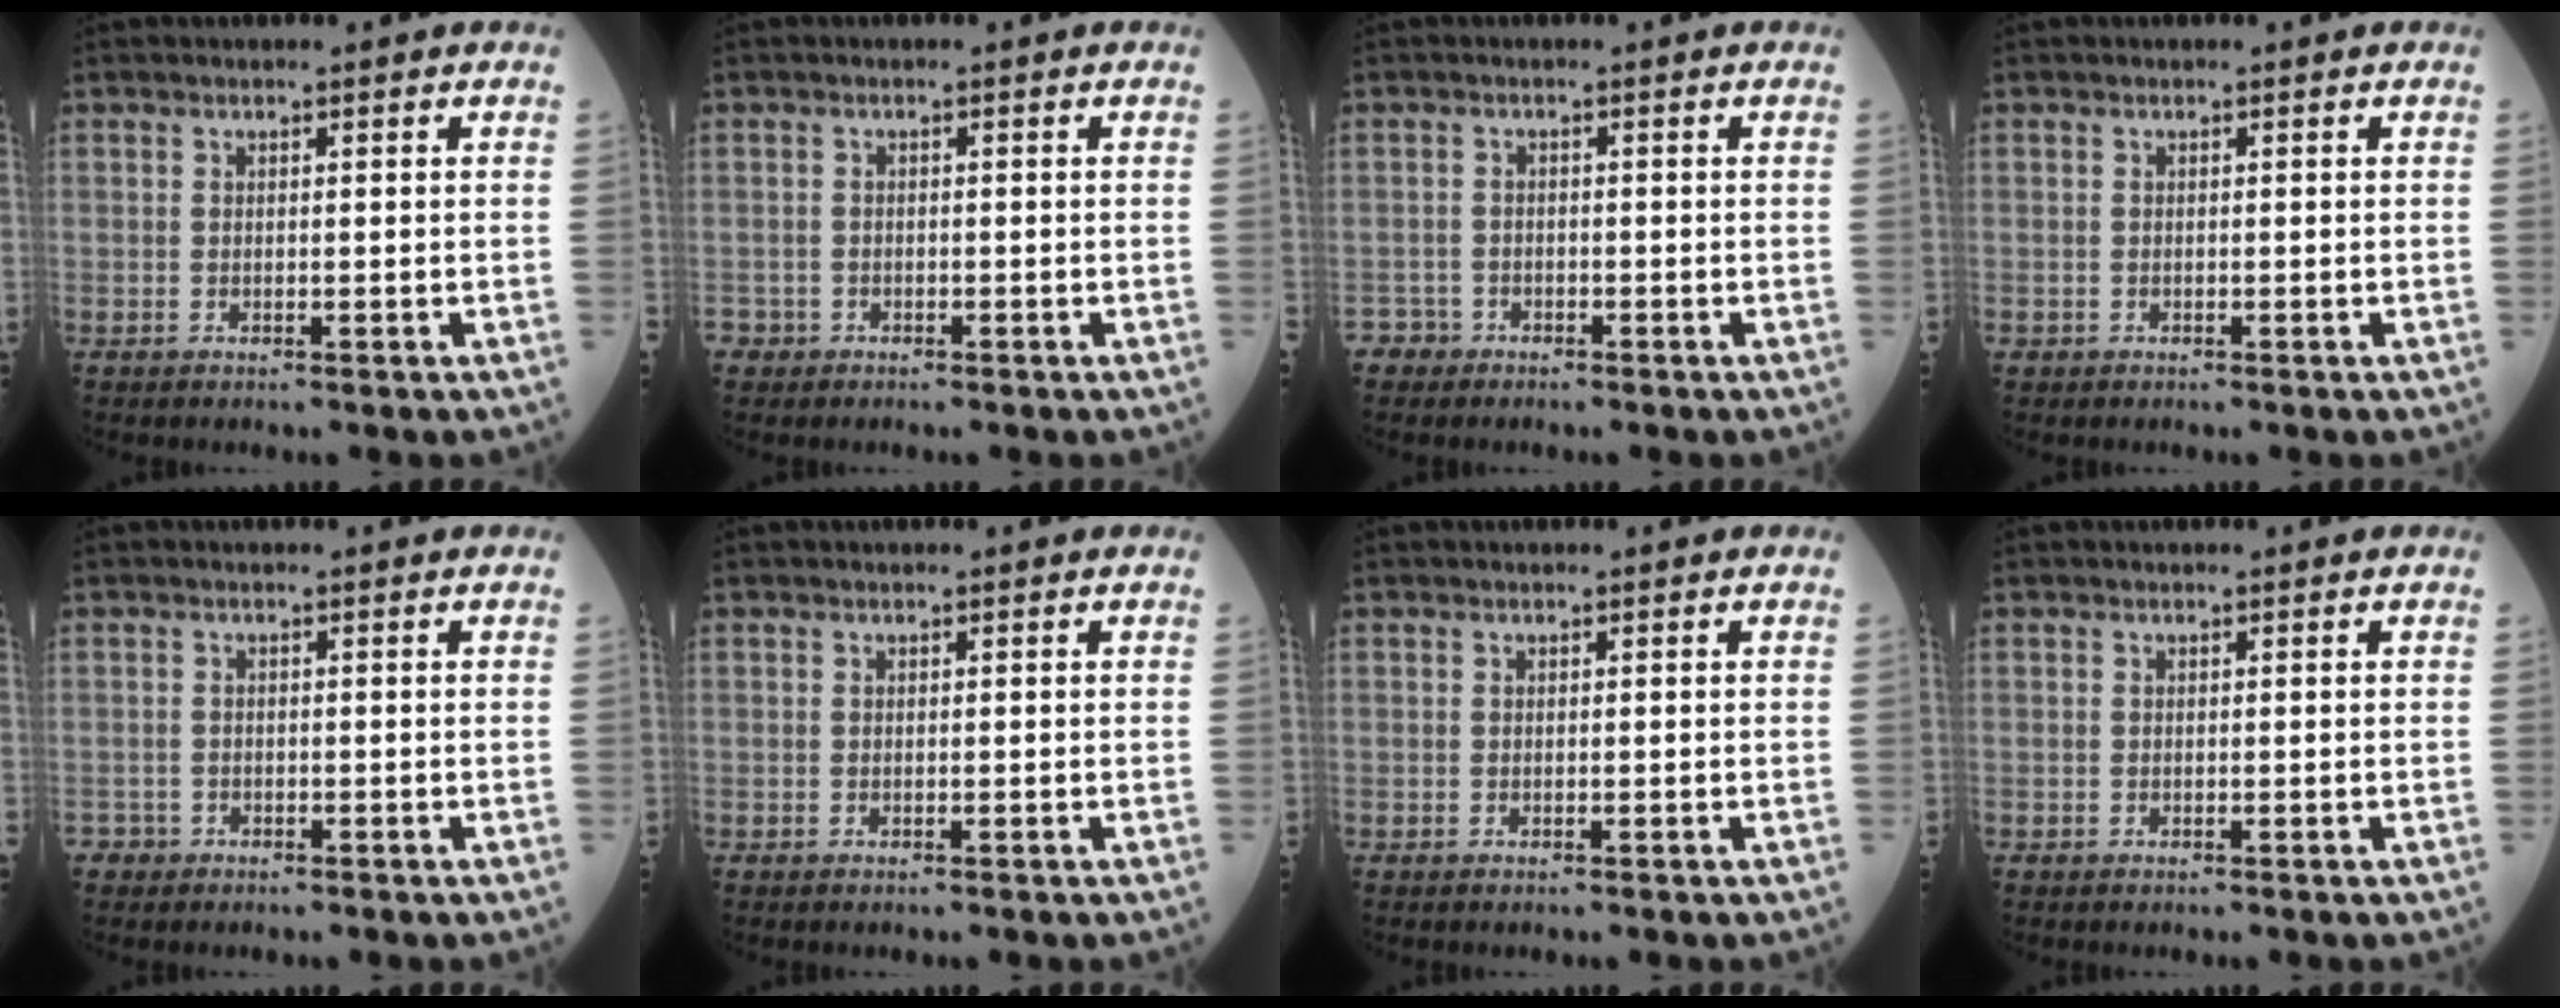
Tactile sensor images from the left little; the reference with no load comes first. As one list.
[{"total": 2.0, "force": [-1.3, 1.4, 0.1], "torque": [-0.012, 0.004, -0.025]}, {"total": 2.1, "force": [-1.5, 1.3, -0.6], "torque": [0.004, 0.006, -0.032]}, {"total": 0.0}, {"total": 1.4, "force": [-1.0, 1.0, -0.2], "torque": [-0.006, 0.005, -0.019]}, {"total": 0.0}, {"total": 0.0}, {"total": 0.0}]